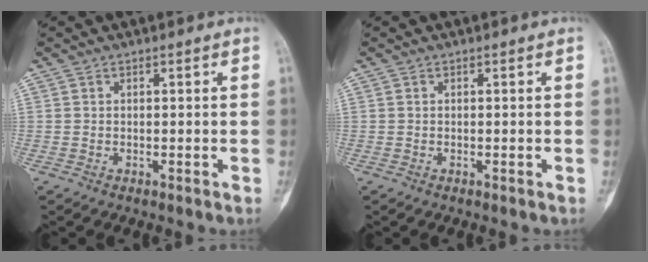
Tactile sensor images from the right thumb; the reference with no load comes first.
{"total": 0.0}